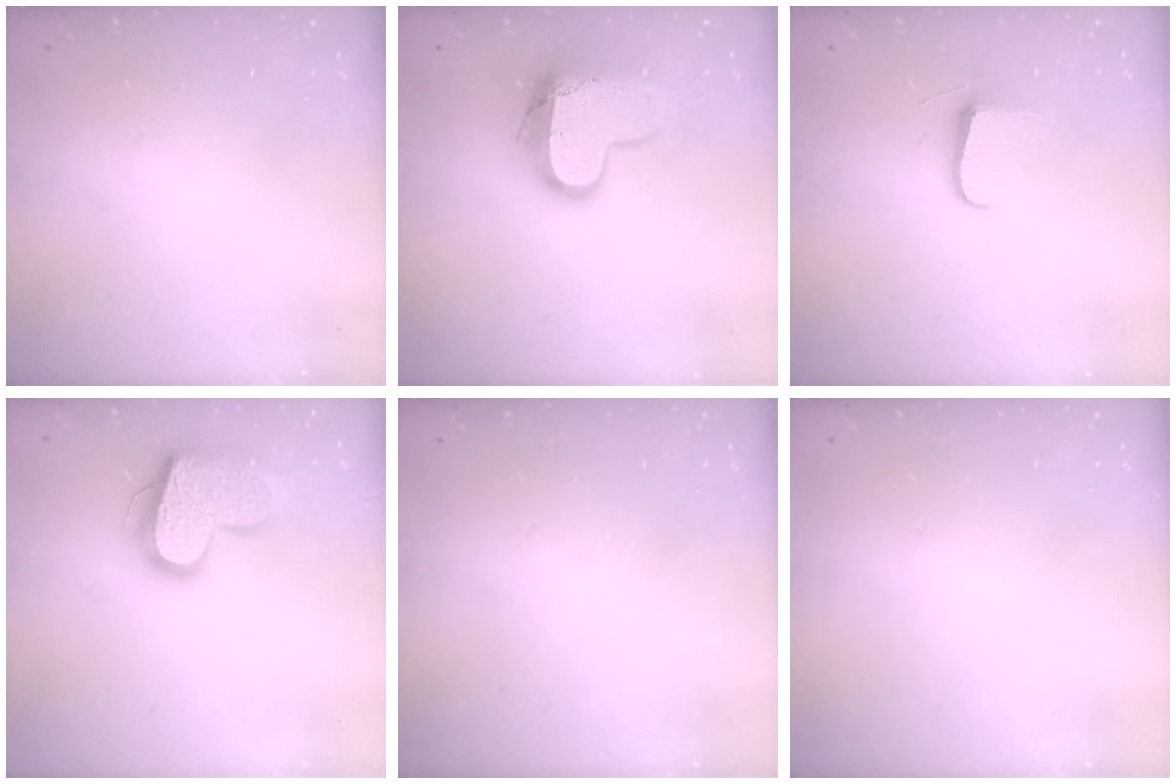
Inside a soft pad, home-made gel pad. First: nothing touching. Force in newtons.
{"total": 14.2, "press": 14.1, "slide": 1.1}
{"total": 6.2, "press": 6.2, "slide": 0.7}
{"total": 19.5, "press": 19.4, "slide": 1.6}
{"total": 0.0}
{"total": 0.0}